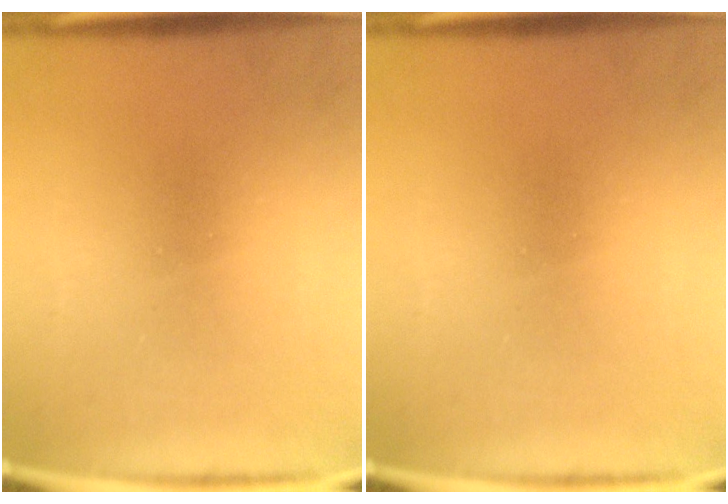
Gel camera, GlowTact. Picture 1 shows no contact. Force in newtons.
{"total": 0.0}